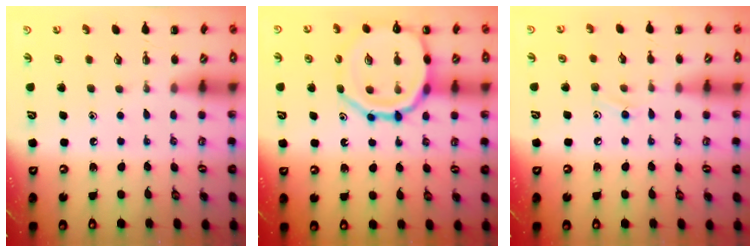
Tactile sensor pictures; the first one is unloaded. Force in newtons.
{"total": 14.8, "press": 14.7, "slide": 2.1}
{"total": 7.7, "press": 7.2, "slide": 2.7}